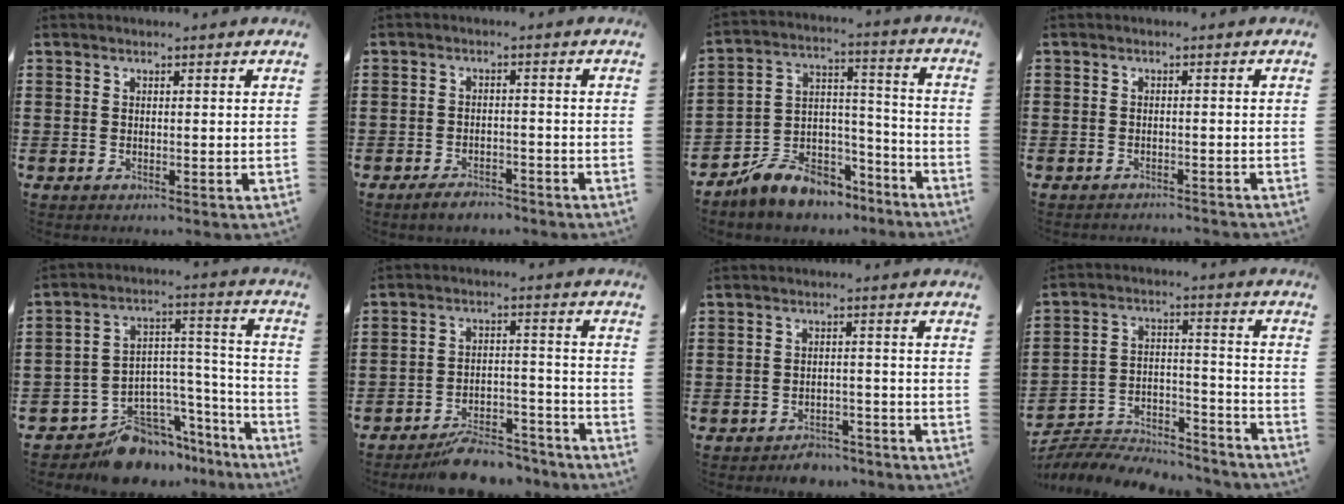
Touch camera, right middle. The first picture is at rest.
{"total": 2.2, "force": [-2.0, 0.5, 0.8], "torque": [-0.013, 0.006, -0.039]}
{"total": 7.5, "force": [-6.5, 3.6, 1.3], "torque": [-0.033, 0.021, -0.123]}
{"total": 1.3, "force": [-1.2, 0.0, -0.3], "torque": [0.004, 0.005, -0.030]}
{"total": 9.3, "force": [-8.2, 4.2, 1.8], "torque": [-0.022, 0.023, -0.145]}
{"total": 6.7, "force": [-6.1, 1.6, 2.0], "torque": [-0.018, 0.028, -0.114]}
{"total": 2.9, "force": [-2.8, 0.7, 0.1], "torque": [-0.005, 0.003, -0.060]}
{"total": 6.0, "force": [-5.9, 0.8, 0.8], "torque": [-0.018, 0.005, -0.122]}